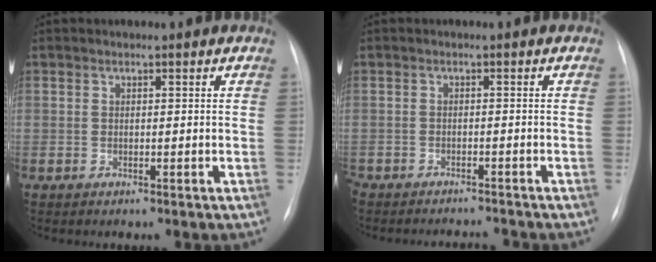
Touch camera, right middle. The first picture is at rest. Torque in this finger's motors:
{"motor_torque": [0.04, -0.41, 0.12, 0.08]}